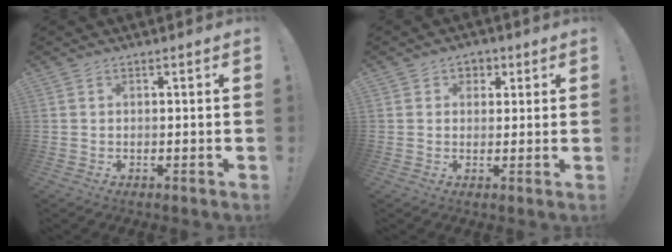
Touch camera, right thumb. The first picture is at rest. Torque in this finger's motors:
{"motor_torque": [0.06, 0.83, 0.16, -0.04, -0.03]}